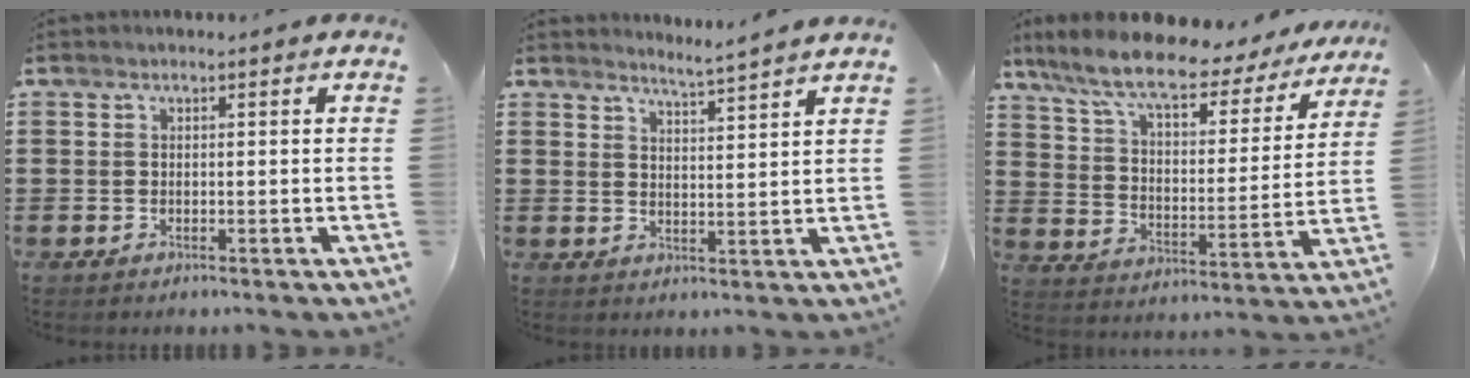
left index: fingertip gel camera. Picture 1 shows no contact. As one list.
[{"total": 3.5, "force": [3.3, -1.1, 0.3], "torque": [-0.016, -0.022, 0.058]}, {"total": 9.4, "force": [7.7, 1.6, 5.2], "torque": [-0.129, -0.041, 0.128]}]